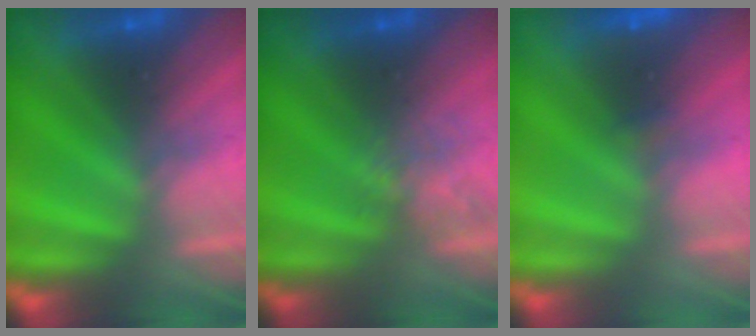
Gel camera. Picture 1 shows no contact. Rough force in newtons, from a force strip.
{"total": 2.1}
{"total": 1.7}